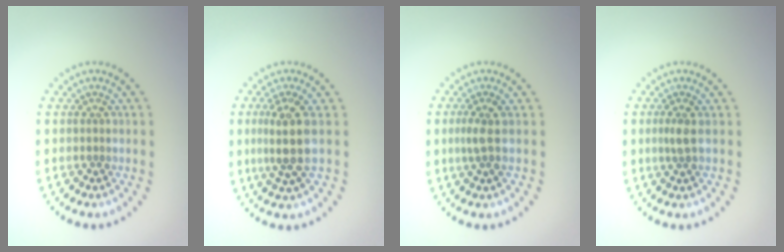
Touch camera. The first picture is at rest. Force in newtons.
{"total": 3.5, "press": 3.0, "slide": 1.8}
{"total": 1.8, "press": 1.4, "slide": 1.2}
{"total": 1.5, "press": 1.1, "slide": 0.9}